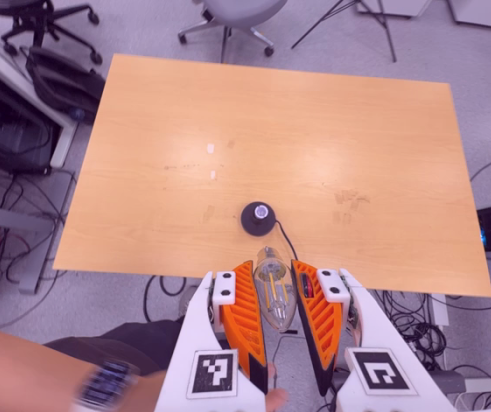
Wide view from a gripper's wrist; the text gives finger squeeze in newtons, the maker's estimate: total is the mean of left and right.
{"total": 14.8, "left": 17.0, "right": 12.6}